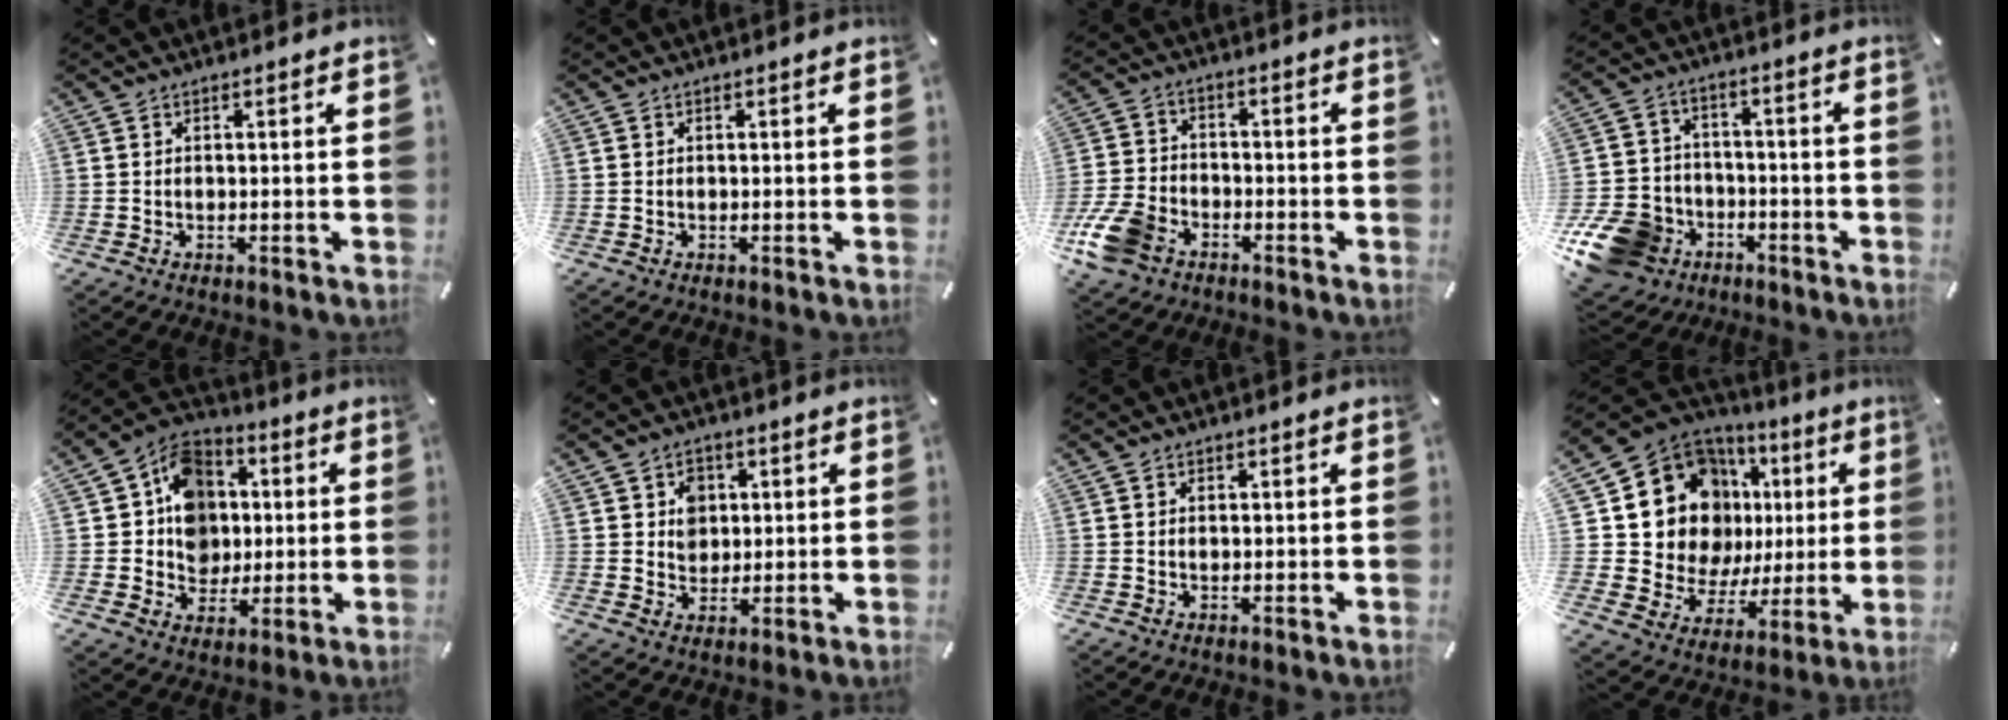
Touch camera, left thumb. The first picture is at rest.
{"total": 0.0}
{"total": 10.8, "force": [-5.8, 7.2, 5.5], "torque": [-0.124, 0.029, -0.108]}
{"total": 14.1, "force": [-6.6, 11.3, 5.2], "torque": [-0.103, 0.050, -0.114]}
{"total": 11.9, "force": [0.8, 11.3, 3.9], "torque": [-0.069, -0.001, 0.018]}
{"total": 5.5, "force": [1.2, 5.1, 1.6], "torque": [-0.016, -0.001, 0.016]}
{"total": 0.9, "force": [0.3, 0.7, 0.3], "torque": [0.001, 0.000, 0.003]}
{"total": 19.1, "force": [7.2, 14.6, 10.0], "torque": [-0.186, -0.053, 0.147]}